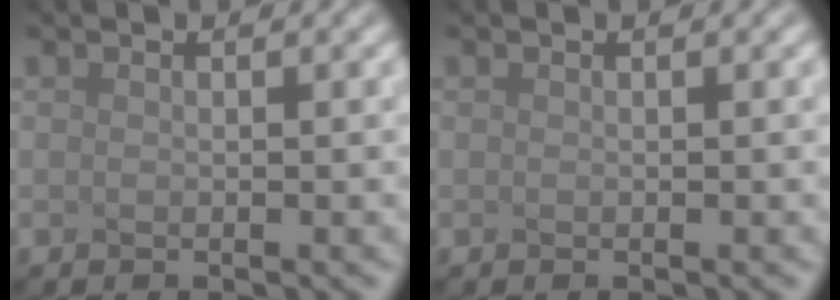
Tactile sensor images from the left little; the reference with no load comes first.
{"total": 0.0}